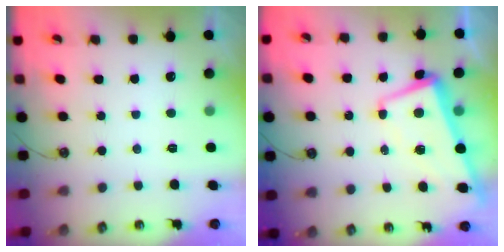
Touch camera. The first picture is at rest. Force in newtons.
{"total": 1.2, "press": 0.0, "slide": 1.2}